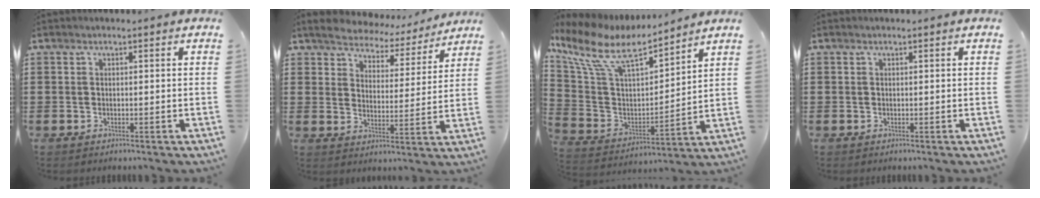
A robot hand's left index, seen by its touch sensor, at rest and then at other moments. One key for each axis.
{"total": 4.6, "fx": 4.5, "fy": 0.7, "fz": 0.1, "tx": -0.032, "ty": -0.031, "tz": 0.074}
{"total": 10.4, "fx": 7.4, "fy": 3.8, "fz": 6.3, "tx": -0.153, "ty": -0.041, "tz": 0.127}
{"total": 0.0}